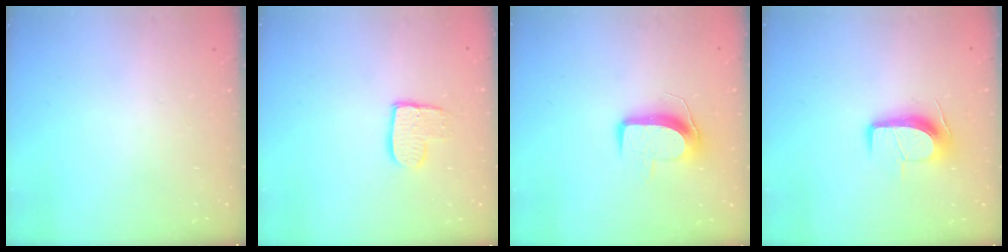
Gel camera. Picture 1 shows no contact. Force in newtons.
{"total": 9.0, "press": 9.0, "slide": 0.7}
{"total": 9.3, "press": 9.3, "slide": 0.6}
{"total": 9.9, "press": 9.9, "slide": 0.6}